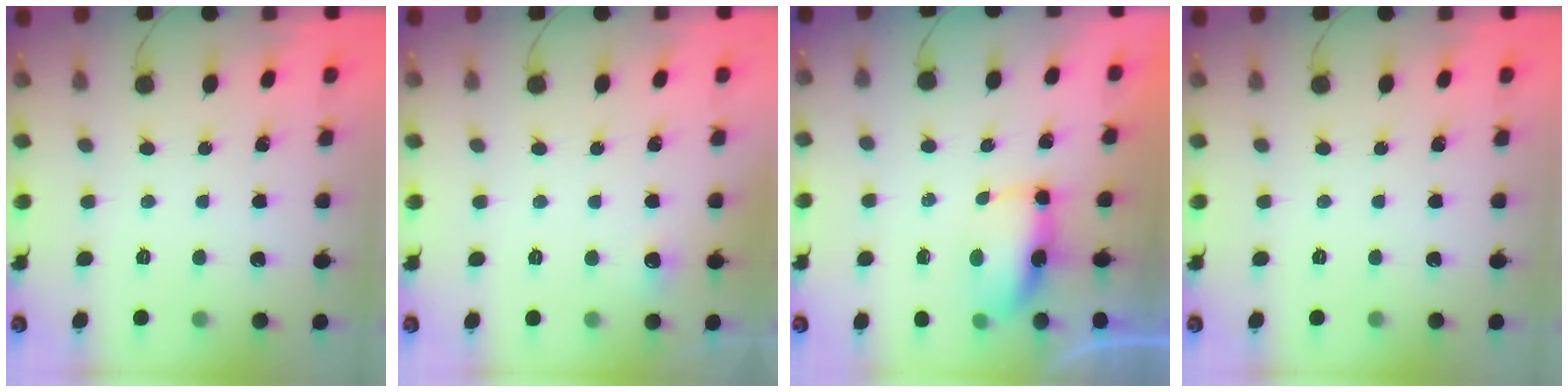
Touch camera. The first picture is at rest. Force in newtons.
{"total": 3.6, "press": 3.3, "slide": 1.5}
{"total": 7.5, "press": 6.8, "slide": 3.2}
{"total": 0.0}